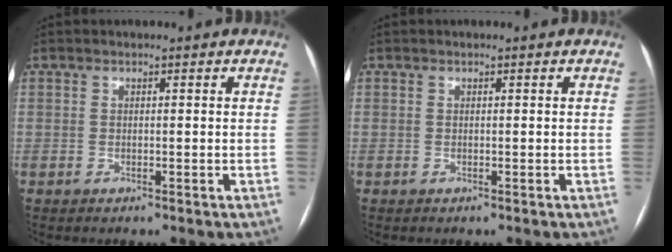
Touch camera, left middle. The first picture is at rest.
{"total": 0.0}